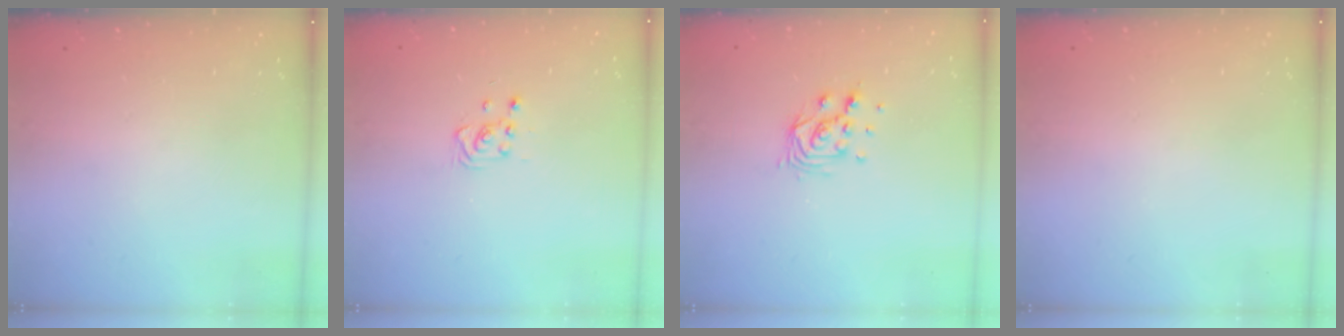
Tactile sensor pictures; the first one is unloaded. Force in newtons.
{"total": 3.8, "press": 3.7, "slide": 0.6}
{"total": 8.2, "press": 8.2, "slide": 0.6}
{"total": 0.0}